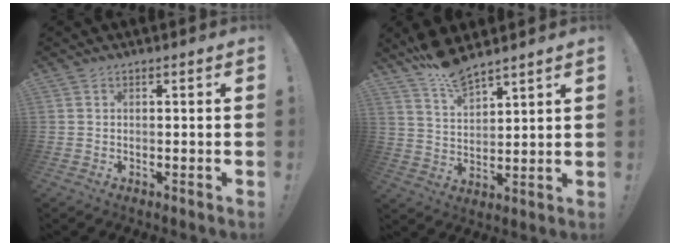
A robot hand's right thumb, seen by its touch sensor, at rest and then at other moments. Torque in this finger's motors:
{"motor_torque": [-0.60, 1.46, -0.11, 0.49, 0.01]}